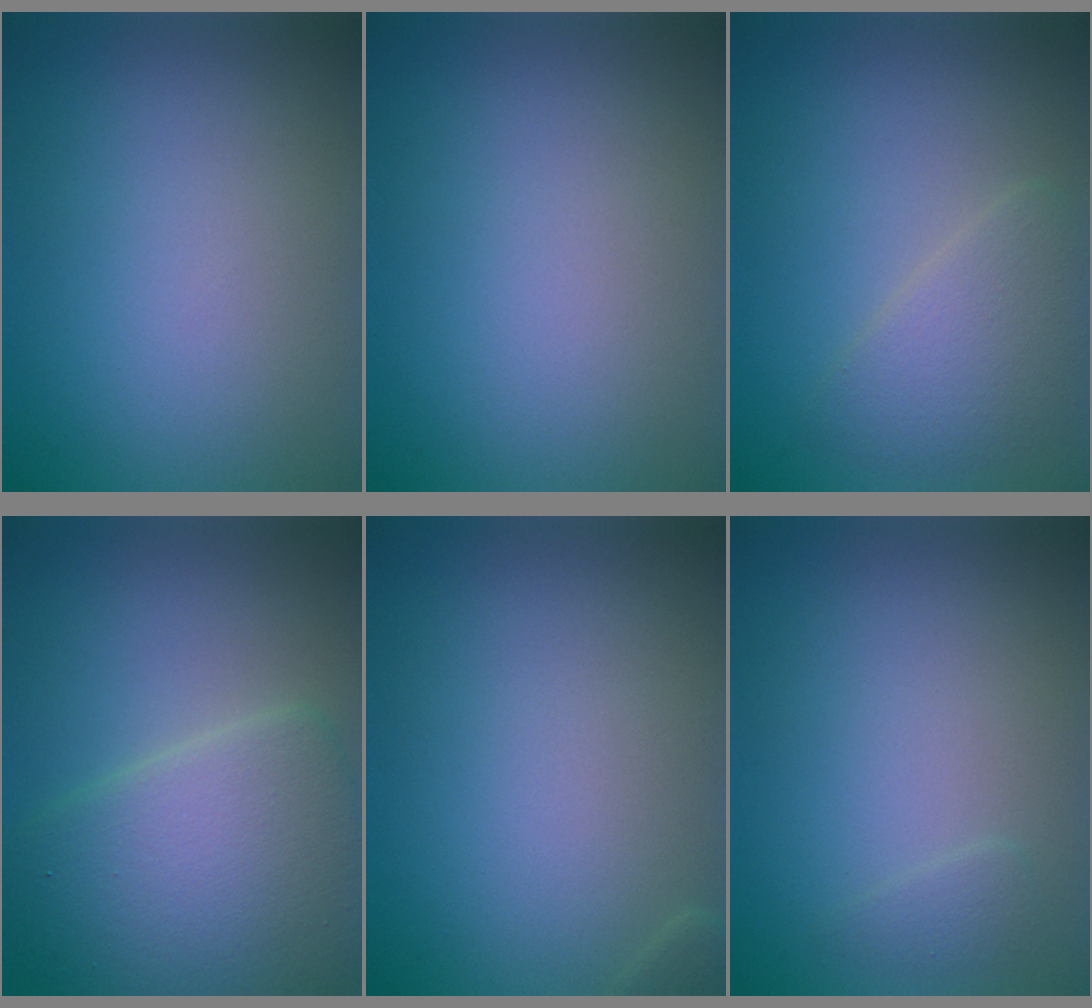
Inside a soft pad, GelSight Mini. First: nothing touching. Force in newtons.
{"total": 0.0}
{"total": 3.1, "press": 3.1, "slide": 0.0}
{"total": 7.6, "press": 7.6, "slide": 0.3}
{"total": 0.6, "press": 0.6, "slide": 0.0}
{"total": 0.8, "press": 0.8, "slide": 0.1}